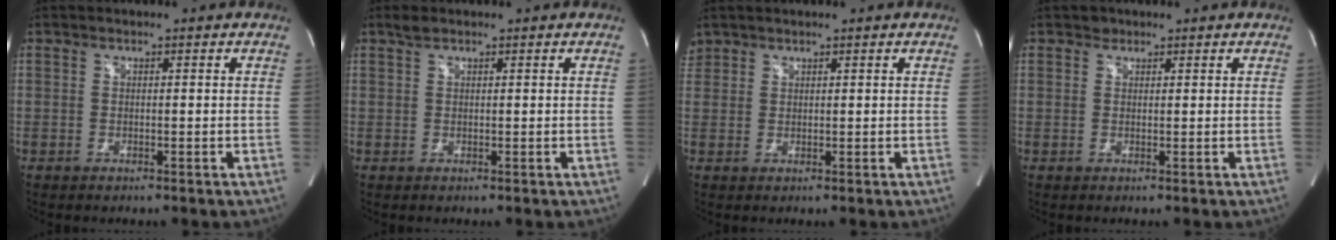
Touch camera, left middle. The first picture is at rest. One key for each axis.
{"total": 1.1, "fx": 0.9, "fy": 0.4, "fz": 0.5, "tx": -0.015, "ty": 0.008, "tz": 0.021}
{"total": 2.1, "fx": 1.8, "fy": 1.2, "fz": 0.0, "tx": -0.003, "ty": 0.014, "tz": 0.036}
{"total": 1.0, "fx": 0.7, "fy": 0.6, "fz": 0.0, "tx": 0.004, "ty": -0.002, "tz": 0.009}